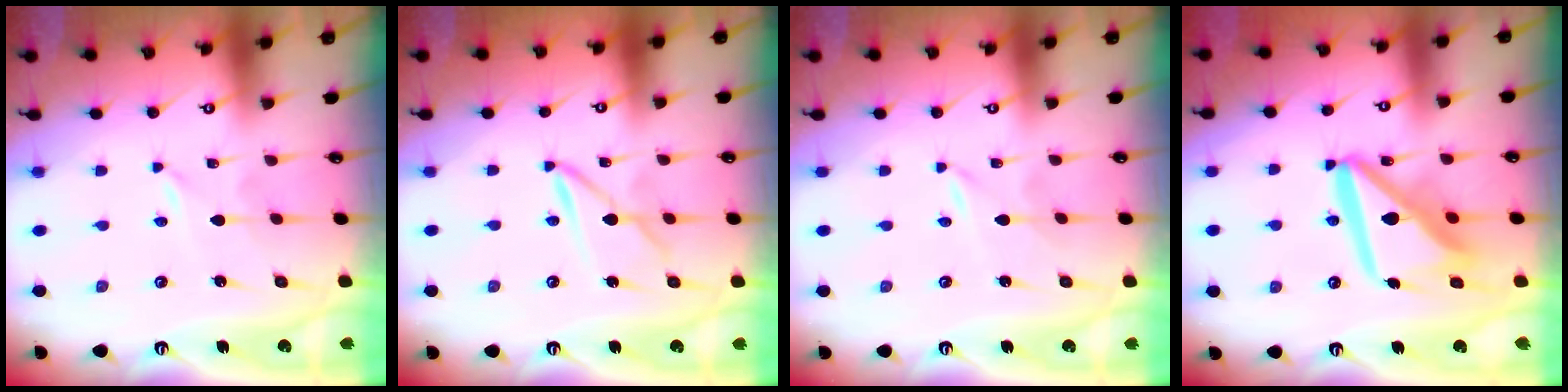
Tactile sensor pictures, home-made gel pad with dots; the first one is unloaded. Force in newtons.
{"total": 3.9, "press": 3.9, "slide": 0.3}
{"total": 0.0}
{"total": 15.4, "press": 15.3, "slide": 1.8}